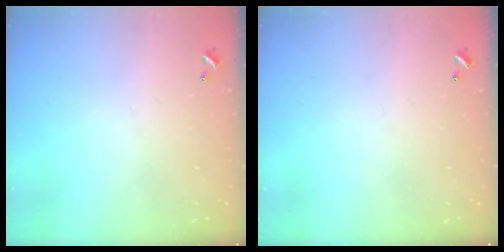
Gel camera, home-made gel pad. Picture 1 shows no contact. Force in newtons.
{"total": 0.0}